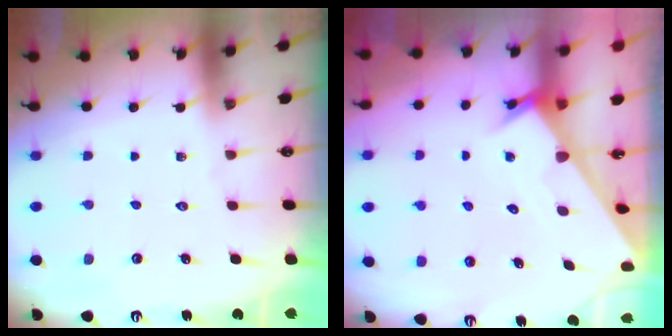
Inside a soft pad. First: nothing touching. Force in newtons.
{"total": 2.4, "press": 2.4, "slide": 0.1}